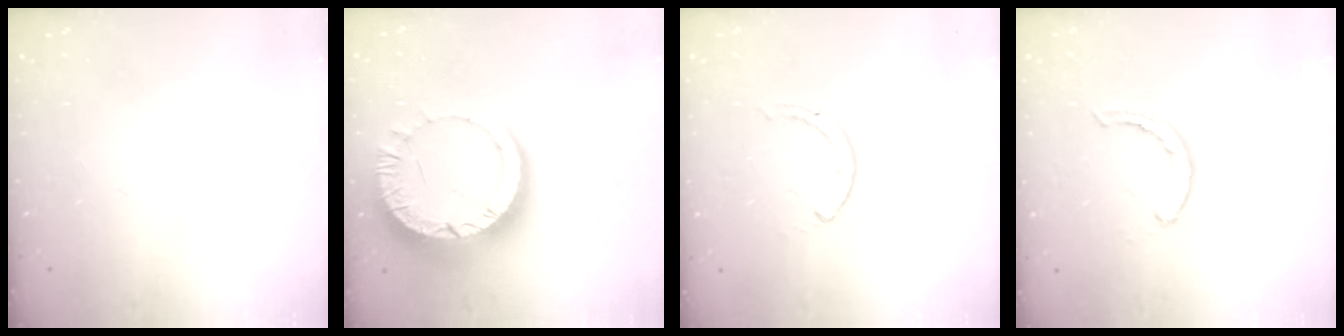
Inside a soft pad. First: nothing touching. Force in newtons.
{"total": 13.2, "press": 13.1, "slide": 1.3}
{"total": 0.0}
{"total": 3.1, "press": 3.0, "slide": 0.5}